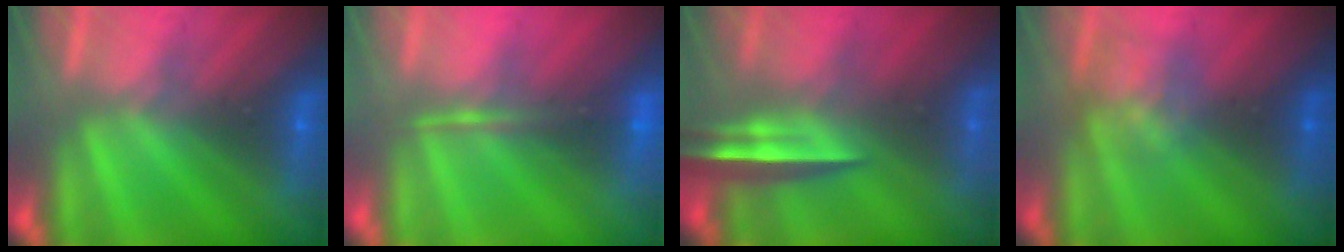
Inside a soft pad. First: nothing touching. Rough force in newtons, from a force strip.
{"total": 1.5}
{"total": 4.5}
{"total": 2.8}